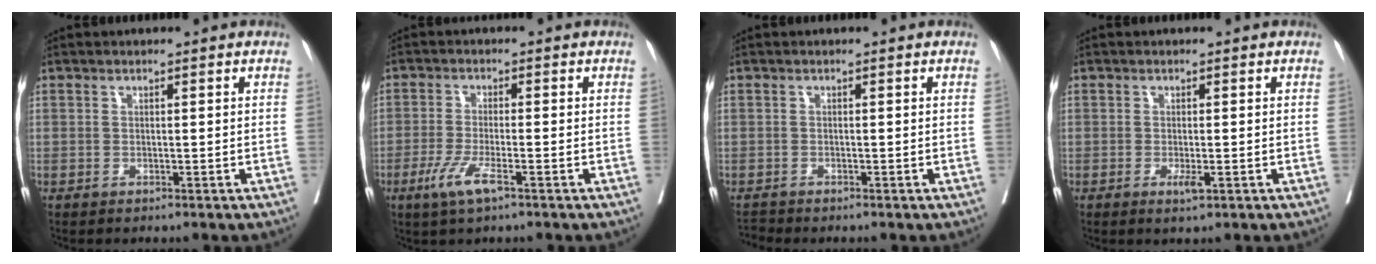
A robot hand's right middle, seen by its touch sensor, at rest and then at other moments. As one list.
[{"total": 4.7, "force": [-2.5, 0.5, 3.9], "torque": [-0.085, -0.009, -0.048]}, {"total": 0.9, "force": [-0.8, -0.2, -0.3], "torque": [0.001, -0.009, -0.016]}, {"total": 1.7, "force": [-0.7, 0.3, 1.6], "torque": [-0.024, -0.004, -0.010]}]